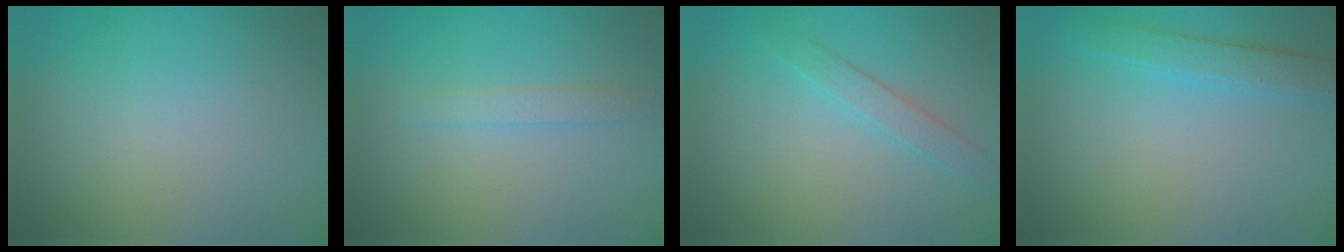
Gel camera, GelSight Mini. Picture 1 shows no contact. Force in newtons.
{"total": 1.2, "press": 1.2, "slide": 0.2}
{"total": 1.7, "press": 1.7, "slide": 0.1}
{"total": 2.5, "press": 2.5, "slide": 0.1}